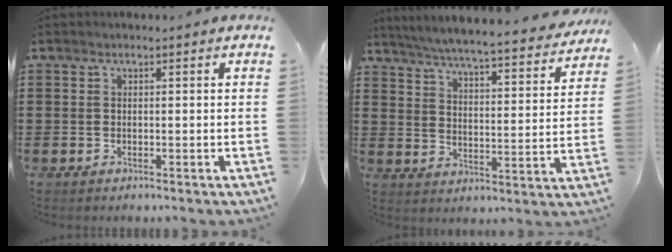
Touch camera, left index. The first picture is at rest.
{"total": 5.2, "force": [4.9, -0.5, 1.6], "torque": [-0.056, -0.040, 0.079]}